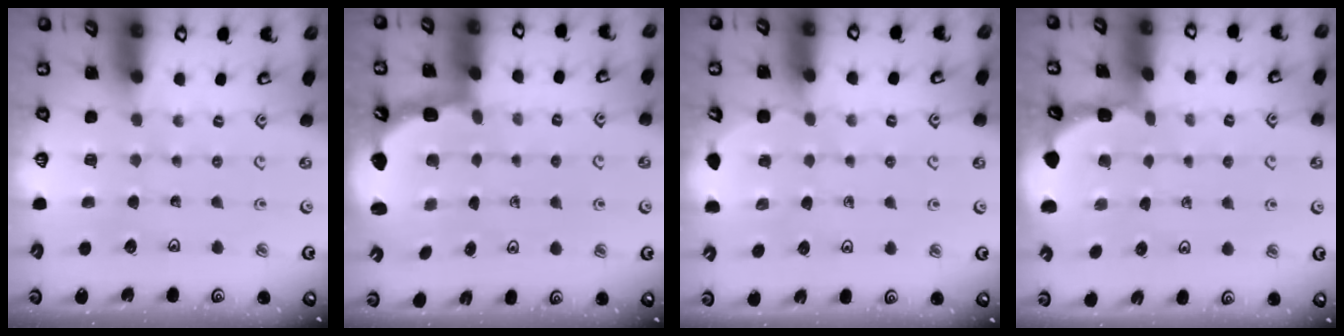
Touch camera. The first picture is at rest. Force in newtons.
{"total": 3.2, "press": 2.5, "slide": 2.0}
{"total": 2.2, "press": 2.0, "slide": 1.1}
{"total": 1.6, "press": 1.6, "slide": 0.1}